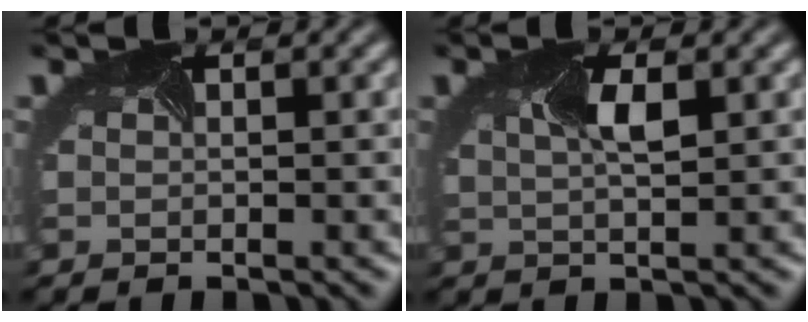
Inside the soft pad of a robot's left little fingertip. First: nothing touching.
{"total": 1.7, "force": [0.1, 0.4, 1.7], "torque": [-0.044, 0.001, 0.011]}